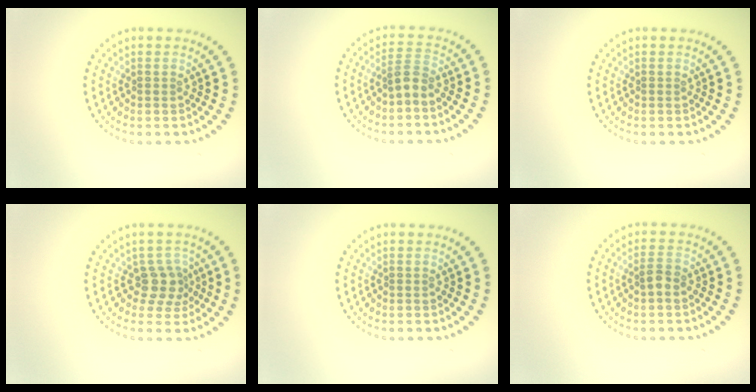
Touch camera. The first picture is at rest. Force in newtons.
{"total": 2.0, "press": 1.5, "slide": 1.3}
{"total": 0.0}
{"total": 2.6, "press": 2.0, "slide": 1.6}
{"total": 0.0}
{"total": 1.5, "press": 1.4, "slide": 0.5}